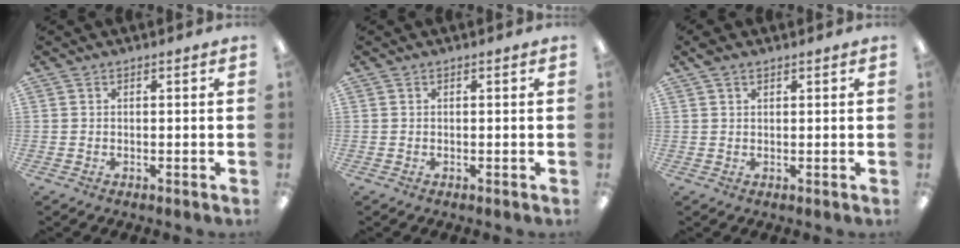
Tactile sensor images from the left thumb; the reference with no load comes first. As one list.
[{"total": 0.0}, {"total": 1.9, "force": [1.4, 0.8, 1.0], "torque": [-0.023, 0.000, 0.026]}]